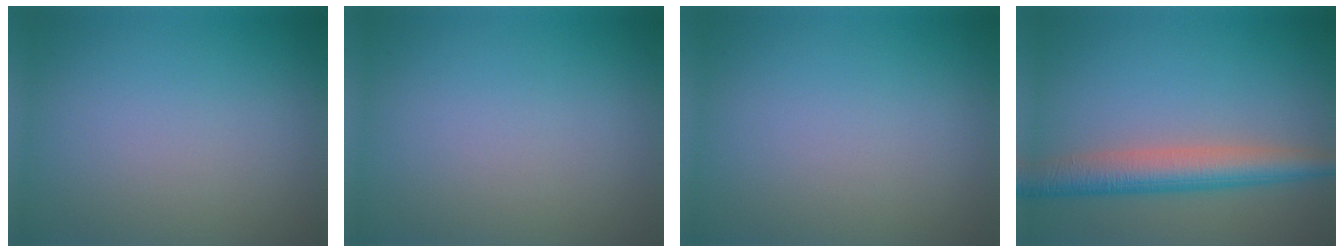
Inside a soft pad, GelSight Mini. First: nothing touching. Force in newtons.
{"total": 0.0}
{"total": 0.0}
{"total": 5.1, "press": 5.1, "slide": 0.2}